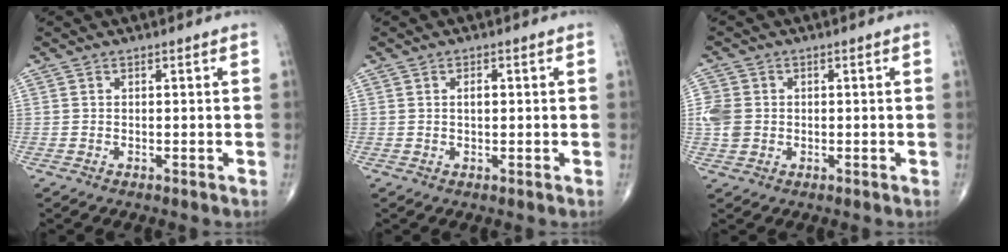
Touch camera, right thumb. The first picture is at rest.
{"total": 1.6, "force": [0.2, 0.9, 1.3], "torque": [-0.019, 0.002, 0.002]}
{"total": 5.2, "force": [-0.2, 4.4, 2.8], "torque": [-0.057, 0.005, -0.005]}